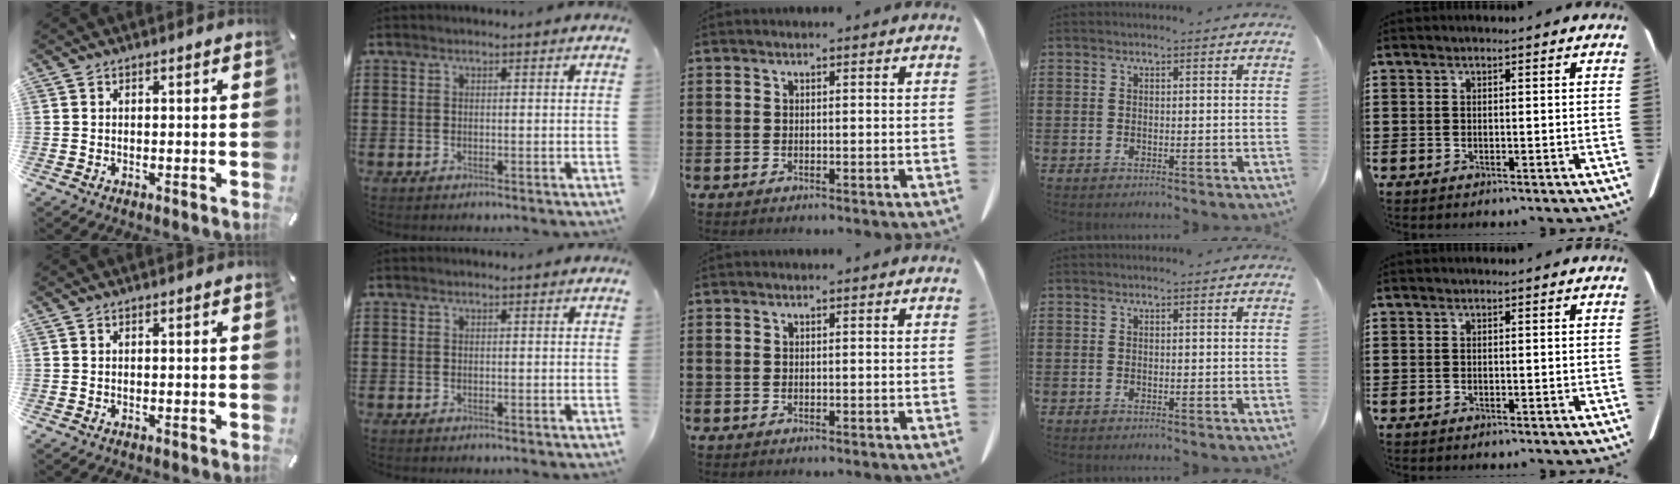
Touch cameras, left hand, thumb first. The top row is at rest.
{}